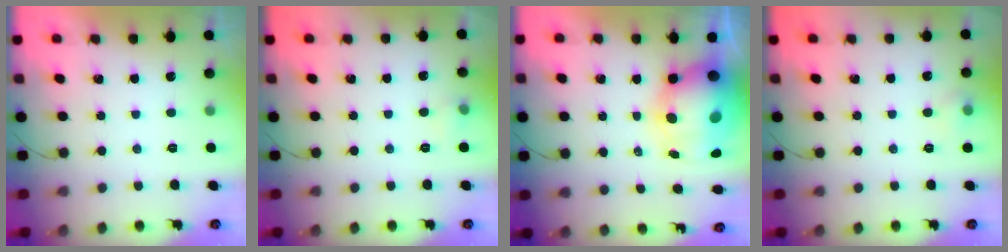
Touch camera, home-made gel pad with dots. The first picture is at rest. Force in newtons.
{"total": 7.9, "press": 4.1, "slide": 6.8}
{"total": 15.6, "press": 15.3, "slide": 3.2}
{"total": 4.8, "press": 4.6, "slide": 1.3}